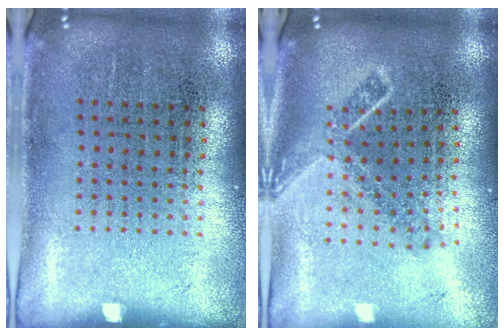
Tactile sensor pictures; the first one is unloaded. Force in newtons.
{"total": 1.9, "press": 1.4, "slide": 1.3}